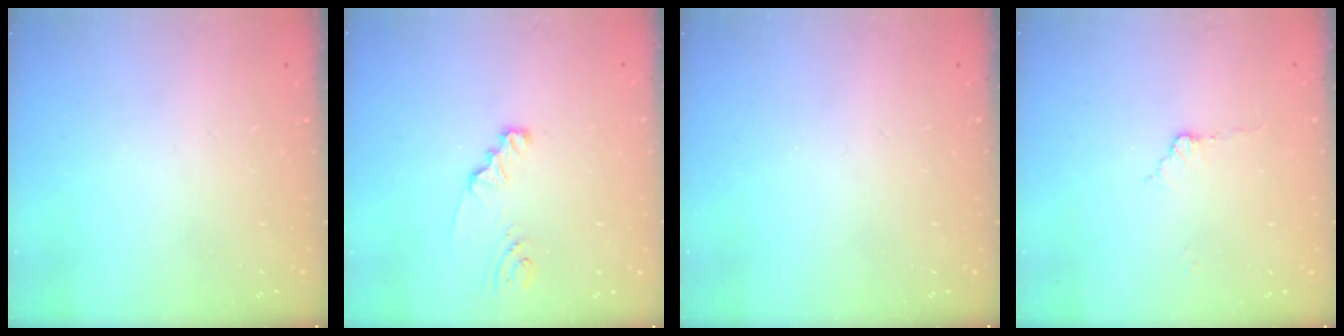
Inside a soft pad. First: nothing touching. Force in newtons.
{"total": 2.1, "press": 2.1, "slide": 0.2}
{"total": 0.0}
{"total": 3.0, "press": 3.0, "slide": 0.4}